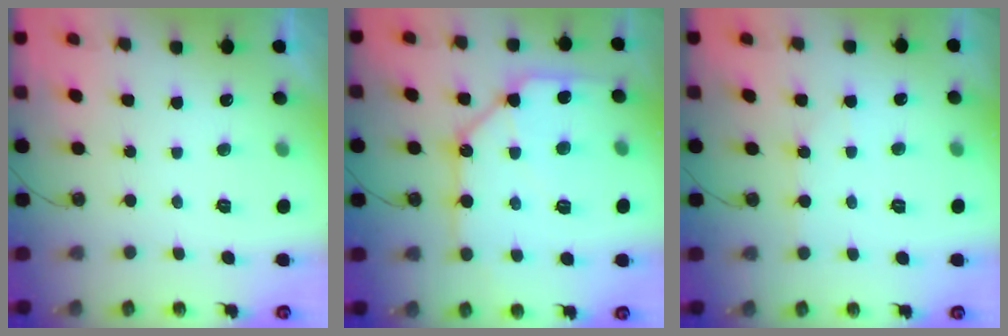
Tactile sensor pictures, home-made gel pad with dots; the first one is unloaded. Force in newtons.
{"total": 14.5, "press": 14.5, "slide": 1.1}
{"total": 2.6, "press": 2.6, "slide": 0.4}